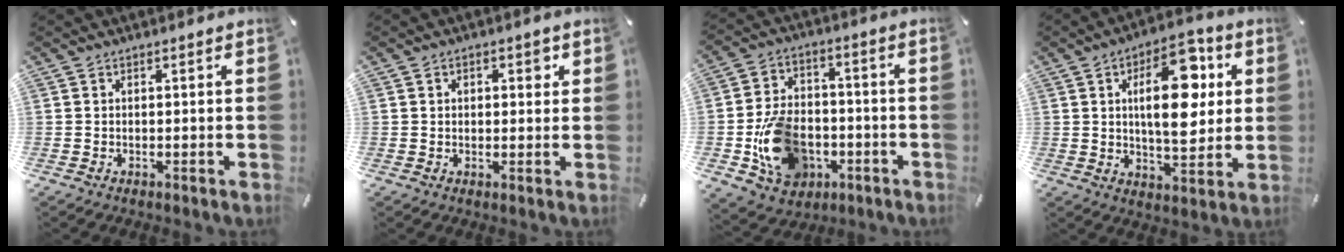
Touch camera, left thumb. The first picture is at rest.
{"total": 2.6, "force": [0.7, 1.7, 1.8], "torque": [-0.015, 0.000, 0.004]}
{"total": 15.3, "force": [-4.8, 11.5, 8.9], "torque": [-0.173, 0.041, -0.074]}
{"total": 17.5, "force": [4.4, 8.8, 14.5], "torque": [-0.213, -0.007, 0.067]}